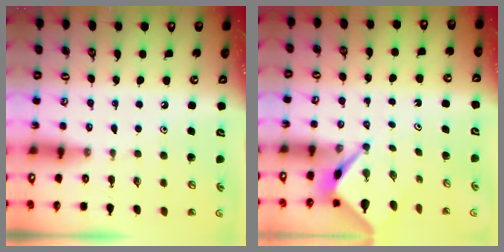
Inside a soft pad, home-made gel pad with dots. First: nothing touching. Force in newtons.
{"total": 3.1, "press": 3.1, "slide": 0.2}